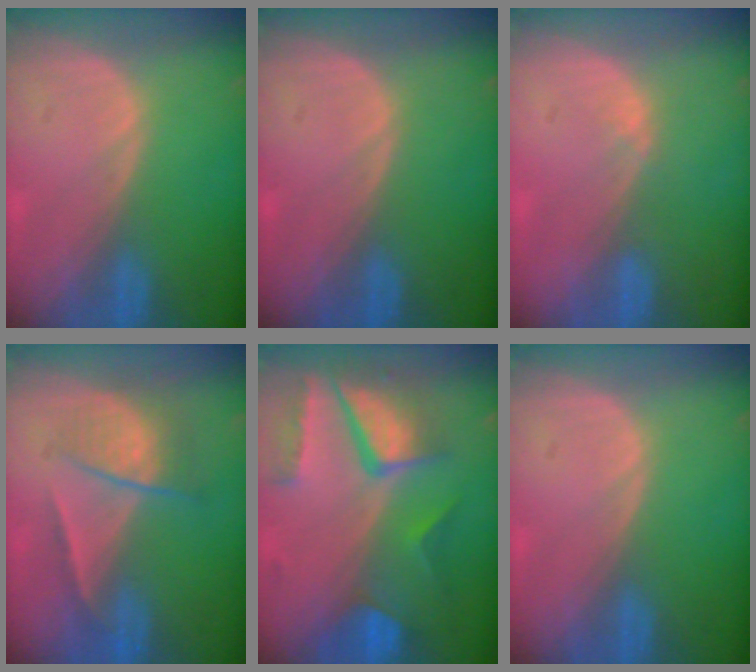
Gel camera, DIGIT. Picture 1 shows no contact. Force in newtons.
{"total": 0.0}
{"total": 1.0, "press": 0.8, "slide": 0.6}
{"total": 6.9, "press": 5.9, "slide": 3.6}
{"total": 10.3, "press": 8.8, "slide": 5.4}
{"total": 0.0}